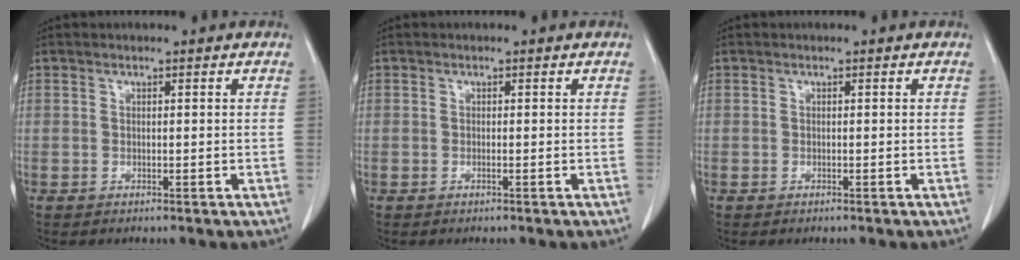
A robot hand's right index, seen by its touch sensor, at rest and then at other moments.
{"total": 0.0}
{"total": 0.0}